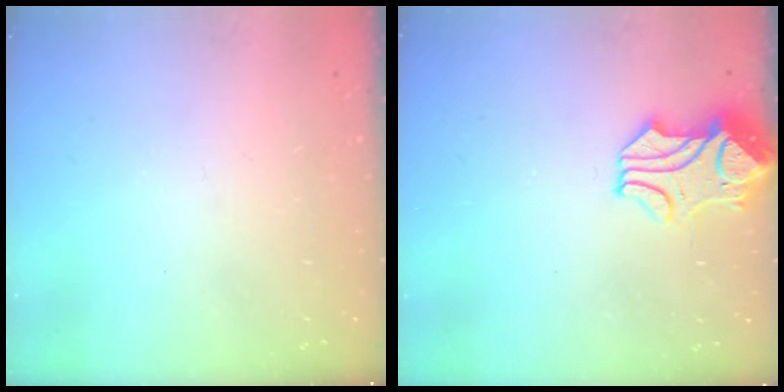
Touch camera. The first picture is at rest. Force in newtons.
{"total": 1.6, "press": 1.3, "slide": 0.9}